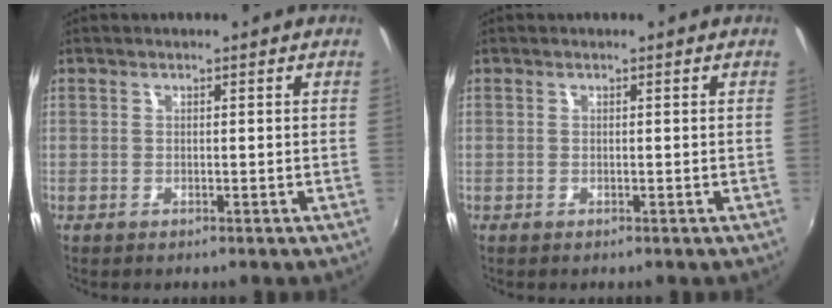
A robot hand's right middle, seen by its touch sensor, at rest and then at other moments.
{"total": 0.0}